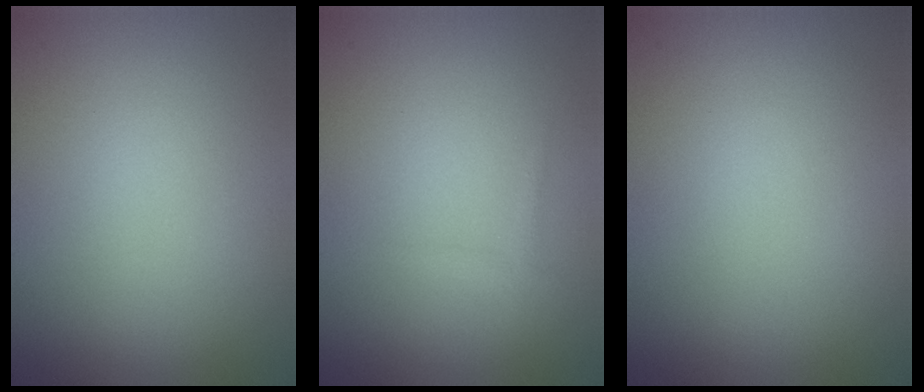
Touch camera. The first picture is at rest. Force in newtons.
{"total": 0.7, "press": 0.7, "slide": 0.0}
{"total": 0.0}